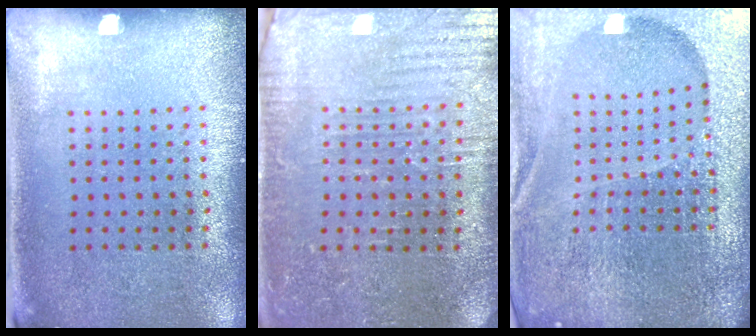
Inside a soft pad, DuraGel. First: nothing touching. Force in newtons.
{"total": 3.4, "press": 3.4, "slide": 0.7}
{"total": 6.6, "press": 5.7, "slide": 3.3}